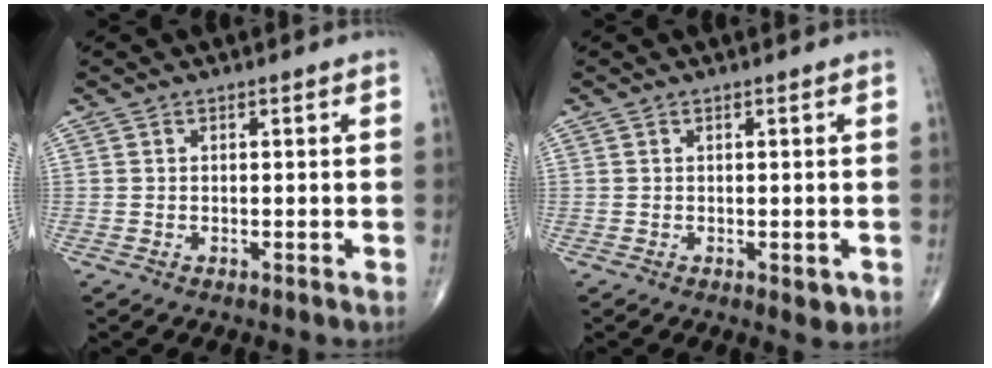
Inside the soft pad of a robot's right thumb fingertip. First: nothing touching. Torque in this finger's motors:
{"motor_torque": [0.57, 0.27, 0.02, 0.08, 0.06]}